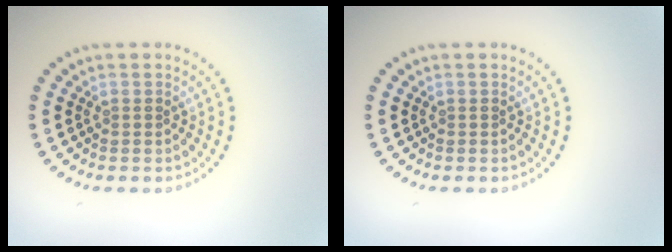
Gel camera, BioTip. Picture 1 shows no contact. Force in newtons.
{"total": 0.0}